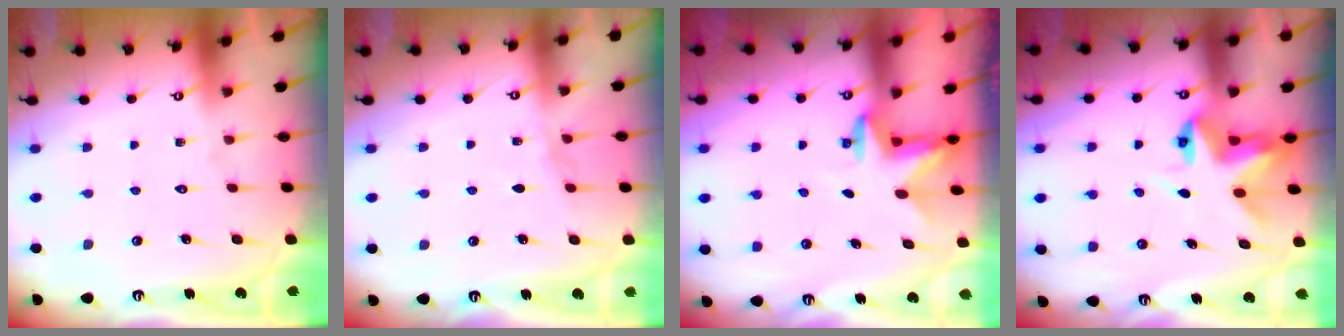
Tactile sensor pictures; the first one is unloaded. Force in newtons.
{"total": 5.7, "press": 5.6, "slide": 0.6}
{"total": 2.9, "press": 2.8, "slide": 0.6}
{"total": 5.0, "press": 5.0, "slide": 0.4}